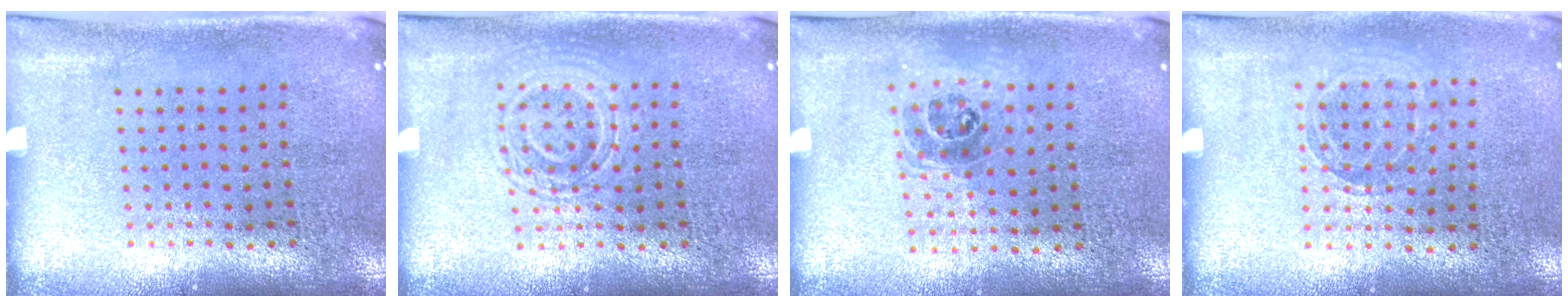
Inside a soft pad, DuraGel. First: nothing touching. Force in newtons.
{"total": 2.3, "press": 2.2, "slide": 0.5}
{"total": 1.0, "press": 0.9, "slide": 0.5}
{"total": 0.8, "press": 0.8, "slide": 0.1}